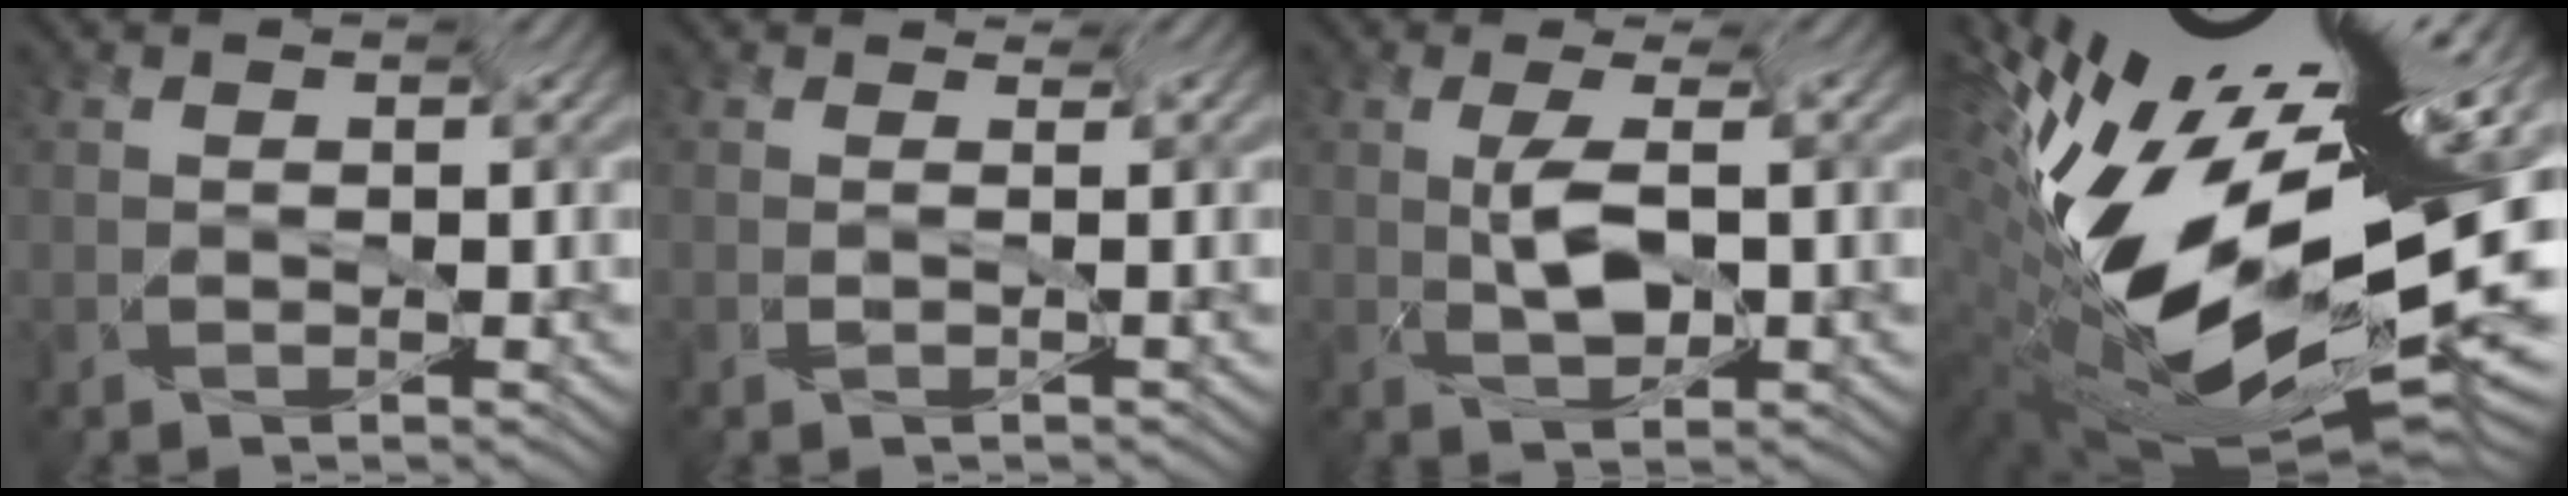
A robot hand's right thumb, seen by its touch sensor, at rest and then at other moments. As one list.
[{"total": 0.5, "force": [0.3, -0.4, -0.1], "torque": [0.004, 0.001, 0.004]}, {"total": 2.9, "force": [-1.8, 0.3, 2.3], "torque": [-0.047, -0.002, -0.029]}, {"total": 15.6, "force": [-2.9, 5.1, 14.4], "torque": [-0.231, -0.023, -0.041]}]